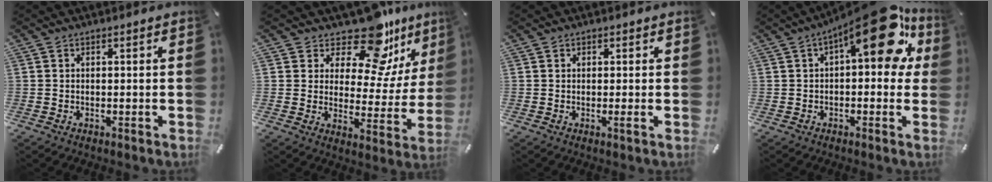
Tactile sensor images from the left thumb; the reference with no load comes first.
{"total": 14.5, "force": [11.8, 5.8, 6.0], "torque": [-0.101, -0.108, 0.201]}
{"total": 0.8, "force": [0.0, 0.1, 0.8], "torque": [-0.015, -0.002, 0.000]}
{"total": 19.0, "force": [7.8, 8.0, 15.4], "torque": [-0.206, -0.045, 0.119]}